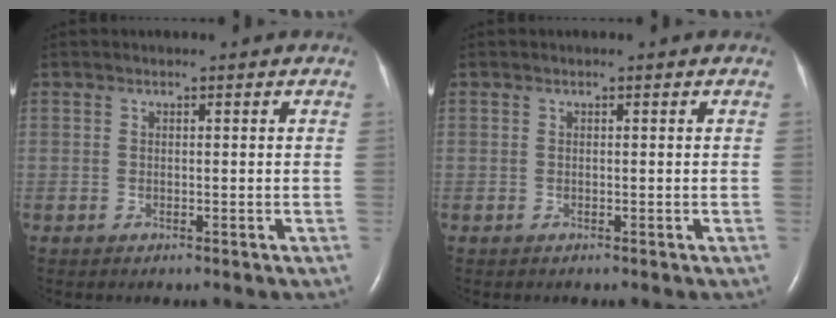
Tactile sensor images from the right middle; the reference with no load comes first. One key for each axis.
{"total": 0.0}